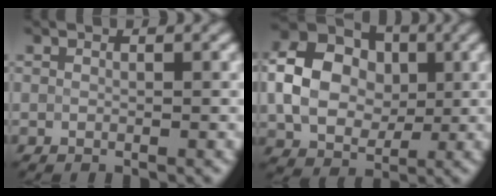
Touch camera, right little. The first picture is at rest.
{"total": 7.3, "force": [0.4, 5.7, 4.5], "torque": [-0.091, 0.008, 0.001]}